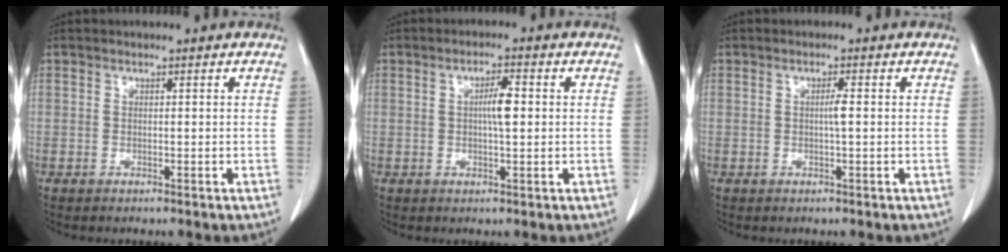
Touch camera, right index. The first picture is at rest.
{"total": 3.6, "force": [0.3, 0.6, 3.6], "torque": [-0.064, 0.003, 0.004]}
{"total": 1.5, "force": [0.0, -0.1, 1.5], "torque": [-0.030, 0.000, 0.000]}